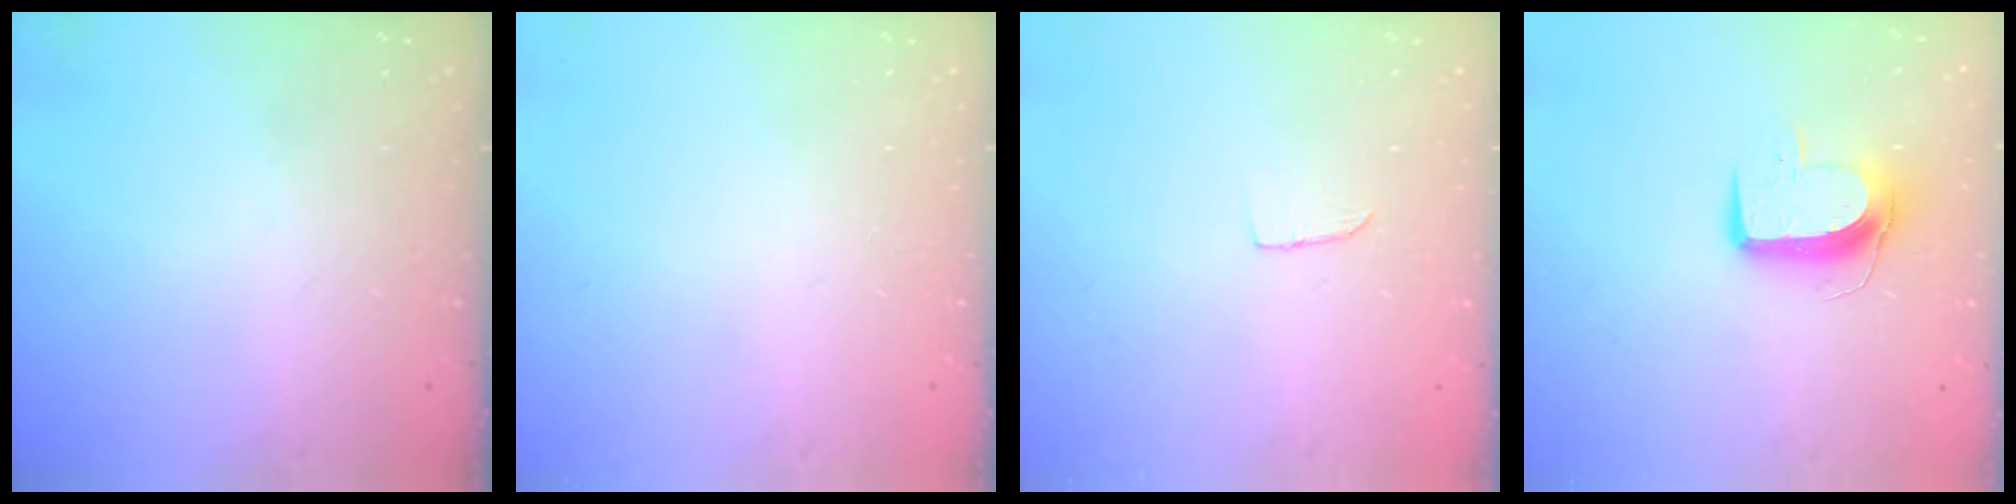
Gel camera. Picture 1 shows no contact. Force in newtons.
{"total": 0.0}
{"total": 4.2, "press": 4.2, "slide": 0.4}
{"total": 9.6, "press": 9.6, "slide": 0.7}